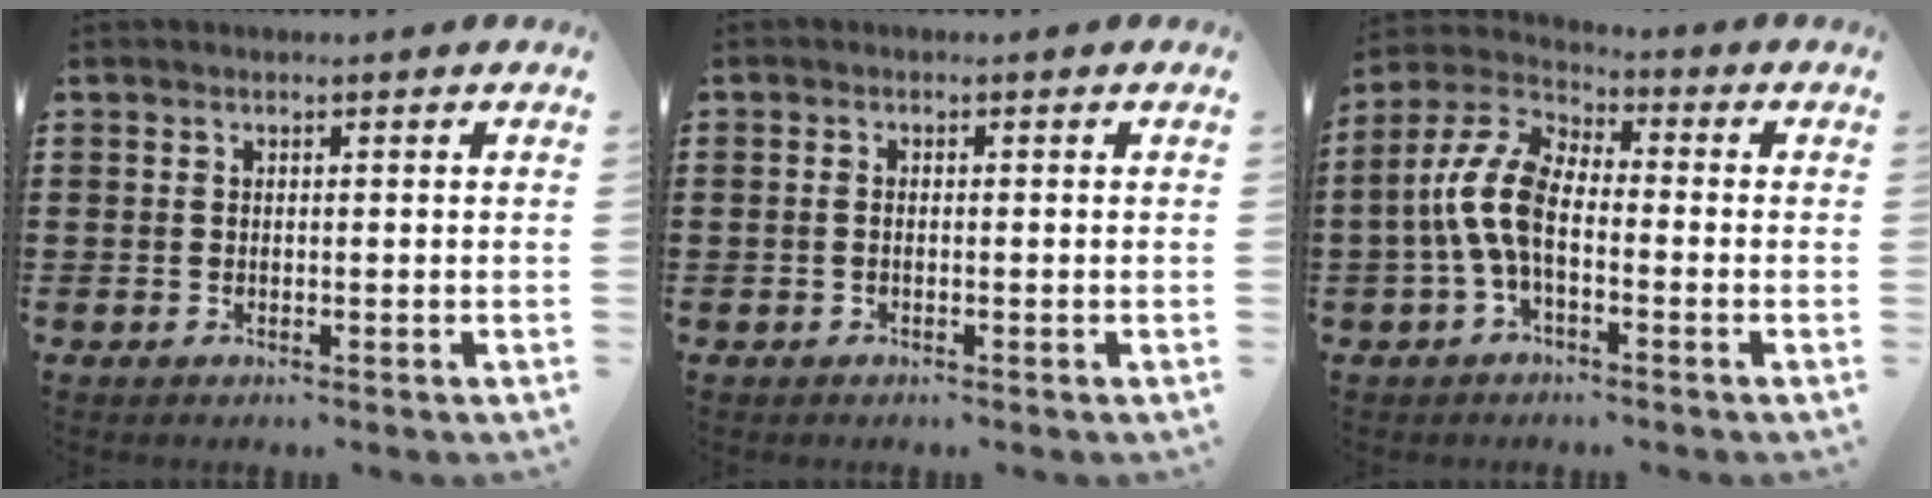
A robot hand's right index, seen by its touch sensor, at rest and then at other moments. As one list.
[{"total": 0.7, "force": [-0.3, 0.3, 0.6], "torque": [-0.013, -0.004, -0.004]}, {"total": 8.7, "force": [-1.7, 4.4, 7.3], "torque": [-0.182, -0.002, -0.039]}]